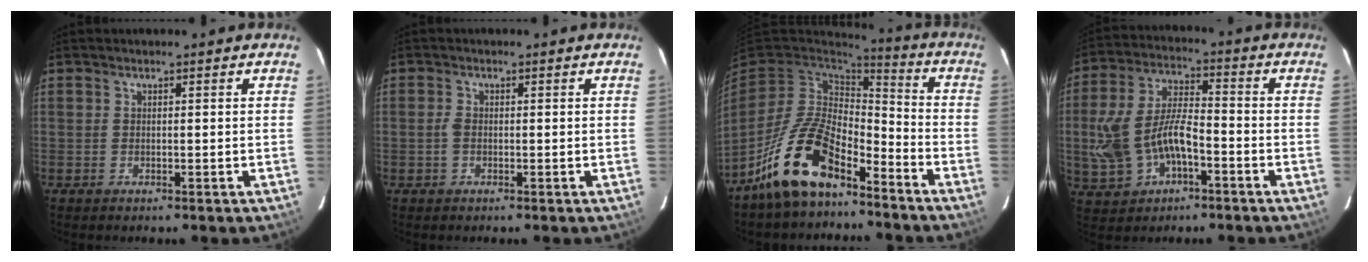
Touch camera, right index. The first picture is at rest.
{"total": 1.4, "force": [-0.4, 0.9, 1.0], "torque": [-0.023, 0.003, -0.009]}
{"total": 15.5, "force": [-10.5, 6.5, 9.3], "torque": [-0.194, 0.005, -0.194]}
{"total": 13.3, "force": [-3.7, 7.0, 10.7], "torque": [-0.233, 0.009, -0.057]}